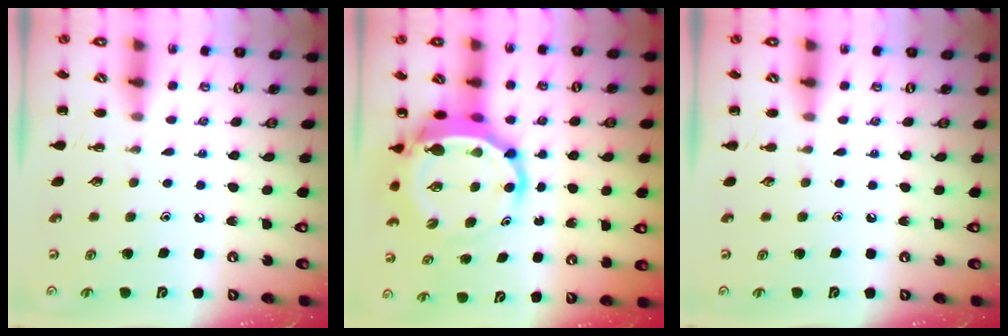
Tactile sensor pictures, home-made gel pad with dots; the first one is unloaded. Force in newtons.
{"total": 7.5, "press": 7.1, "slide": 2.5}
{"total": 0.0}